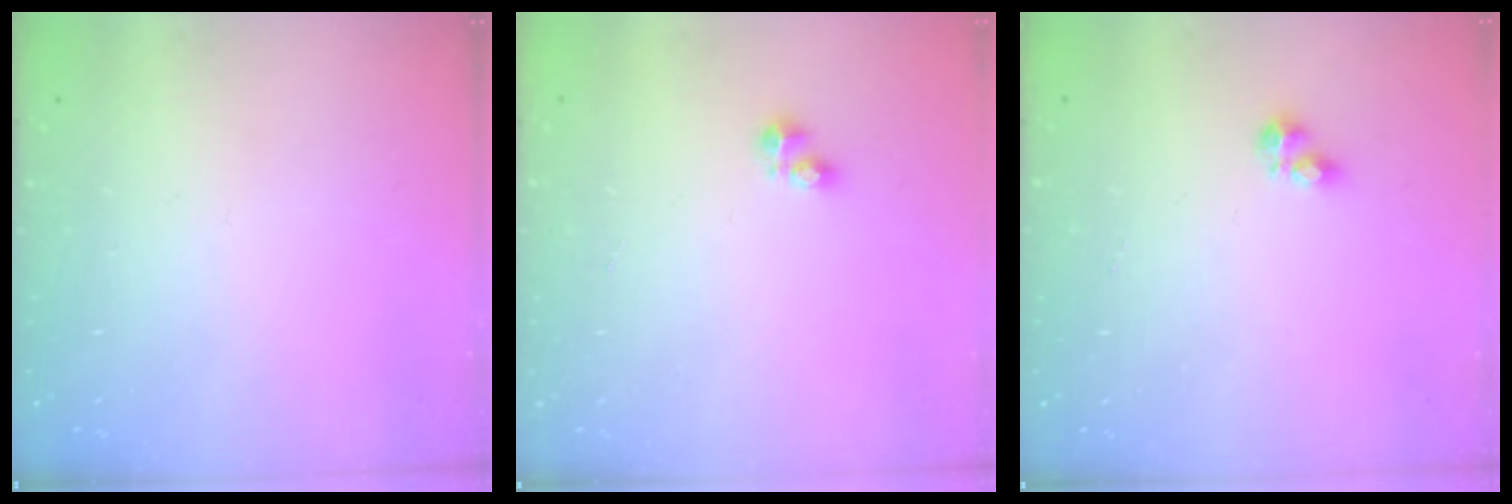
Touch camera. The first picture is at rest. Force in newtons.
{"total": 2.4, "press": 2.4, "slide": 0.3}
{"total": 3.0, "press": 2.9, "slide": 0.5}